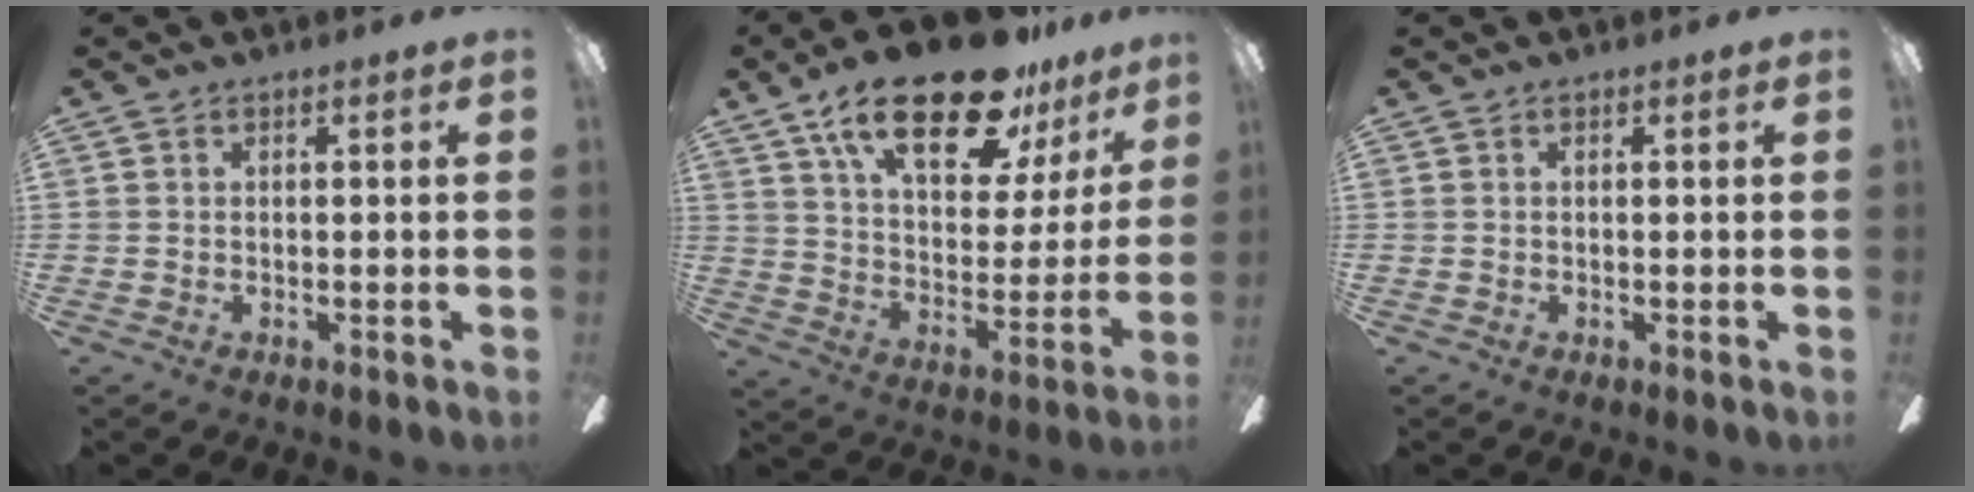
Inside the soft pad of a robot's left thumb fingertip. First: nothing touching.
{"total": 24.1, "force": [15.9, 9.4, 15.5], "torque": [-0.249, -0.088, 0.270]}
{"total": 0.0}